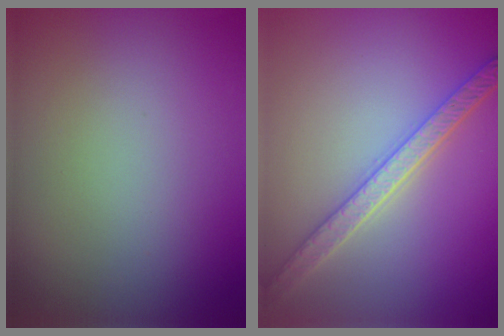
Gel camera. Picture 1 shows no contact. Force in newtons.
{"total": 4.3, "press": 3.9, "slide": 1.9}